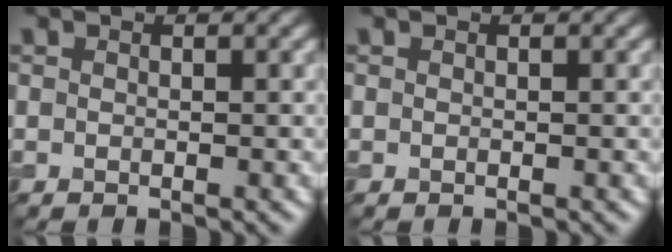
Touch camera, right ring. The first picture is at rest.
{"total": 0.0}